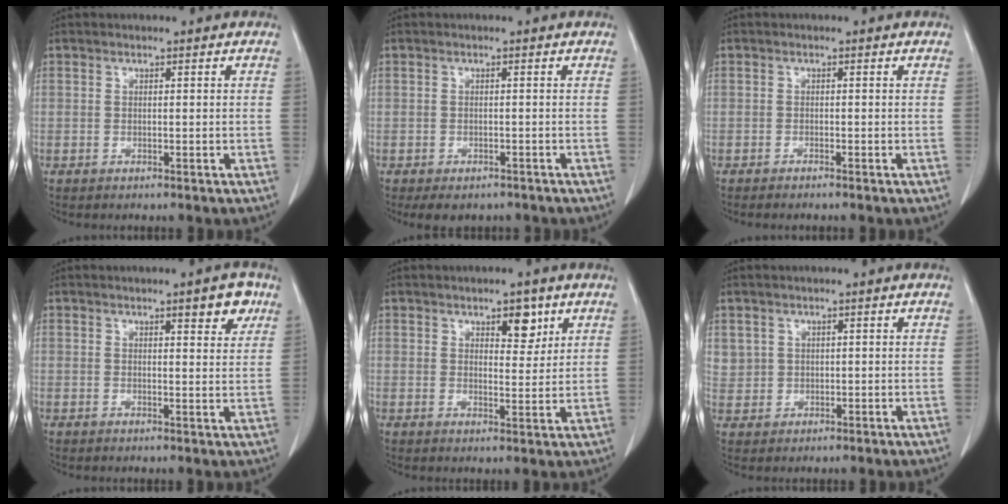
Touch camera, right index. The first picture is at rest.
{"total": 5.0, "force": [-3.9, 2.7, 1.7], "torque": [-0.013, 0.001, -0.049]}
{"total": 1.0, "force": [-0.9, -0.1, 0.4], "torque": [-0.007, -0.001, -0.015]}
{"total": 4.4, "force": [2.7, 1.1, 3.3], "torque": [-0.040, -0.004, 0.033]}
{"total": 4.4, "force": [2.6, 1.9, 3.0], "torque": [-0.039, -0.003, 0.038]}
{"total": 3.0, "force": [1.2, 2.8, 0.2], "torque": [0.010, 0.007, 0.027]}